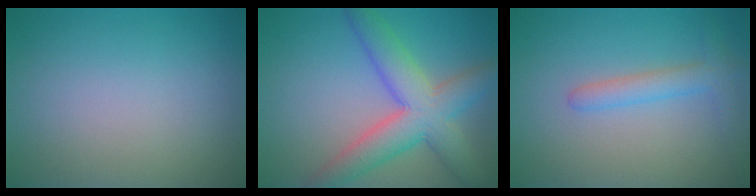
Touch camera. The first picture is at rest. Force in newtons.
{"total": 7.2, "press": 7.2, "slide": 0.5}
{"total": 2.5, "press": 2.5, "slide": 0.2}